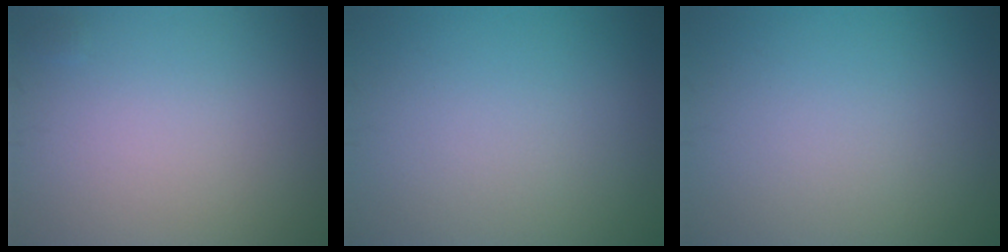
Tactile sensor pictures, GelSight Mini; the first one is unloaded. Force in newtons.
{"total": 0.0}
{"total": 0.0}